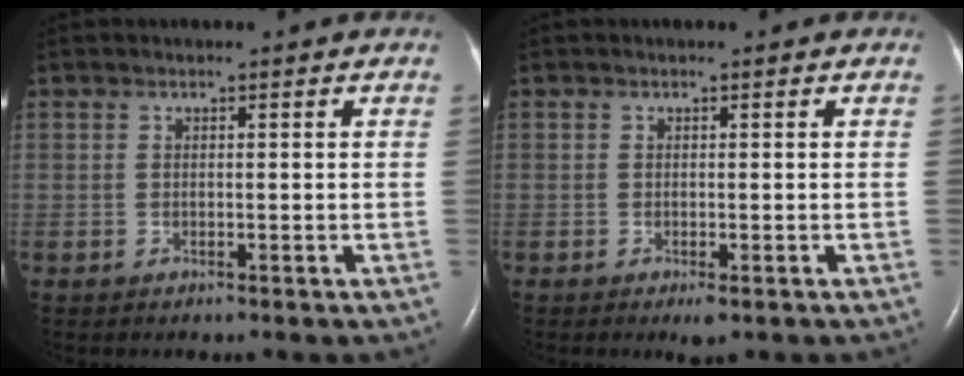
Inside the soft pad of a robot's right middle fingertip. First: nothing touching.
{"total": 1.3, "force": [-0.6, 0.3, 1.1], "torque": [-0.015, -0.004, -0.008]}